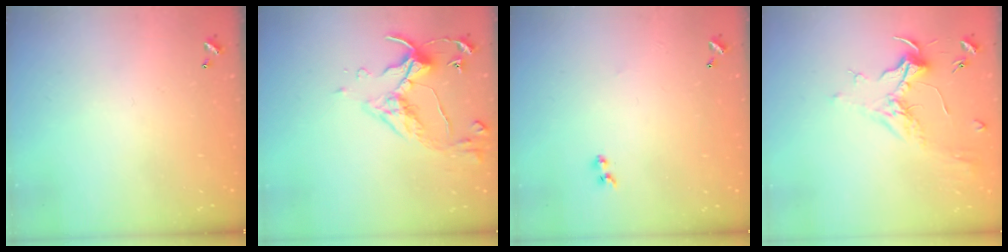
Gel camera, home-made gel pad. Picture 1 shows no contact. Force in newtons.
{"total": 5.3, "press": 5.2, "slide": 1.0}
{"total": 1.9, "press": 1.7, "slide": 0.9}
{"total": 2.0, "press": 1.9, "slide": 0.7}